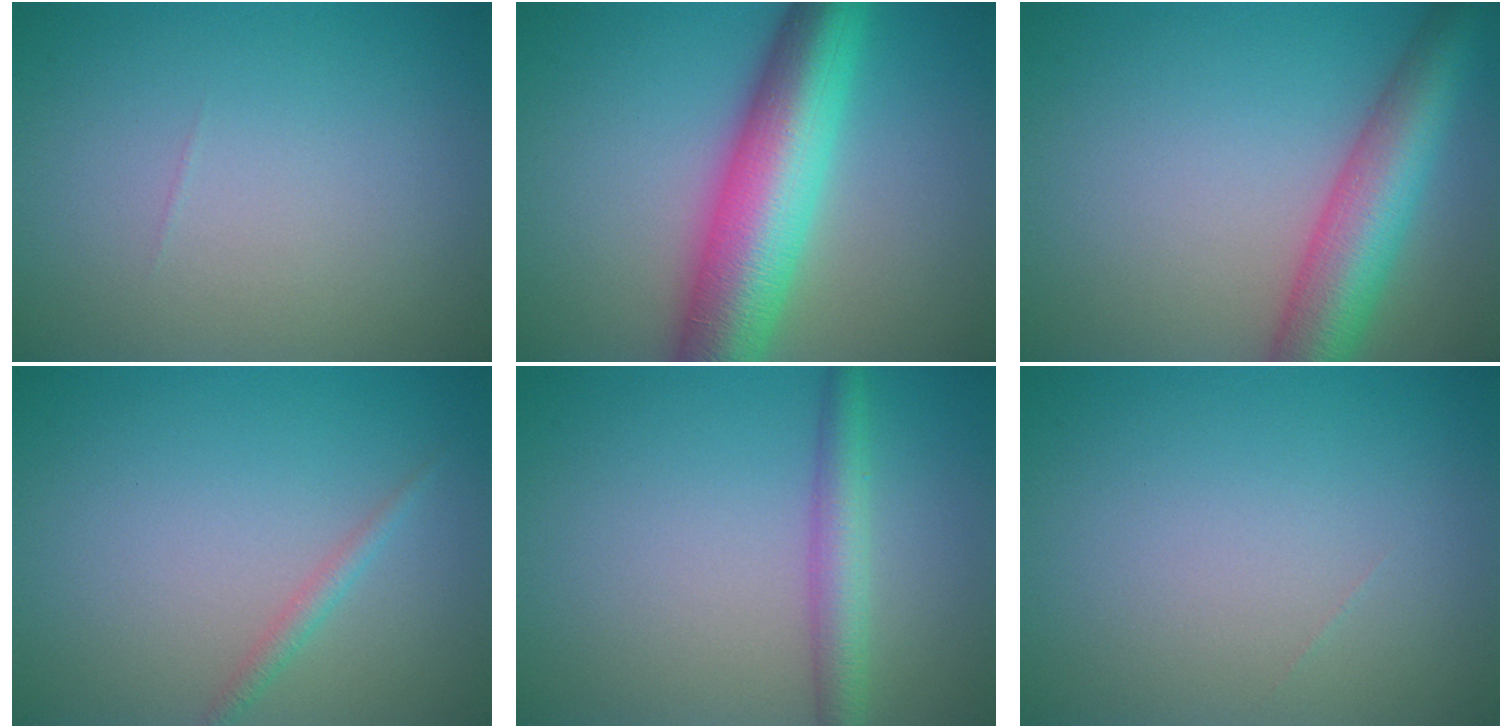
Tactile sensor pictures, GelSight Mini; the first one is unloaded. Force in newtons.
{"total": 10.6, "press": 10.6, "slide": 0.1}
{"total": 7.5, "press": 7.5, "slide": 0.3}
{"total": 1.2, "press": 1.2, "slide": 0.0}
{"total": 3.1, "press": 3.1, "slide": 0.1}
{"total": 0.0}